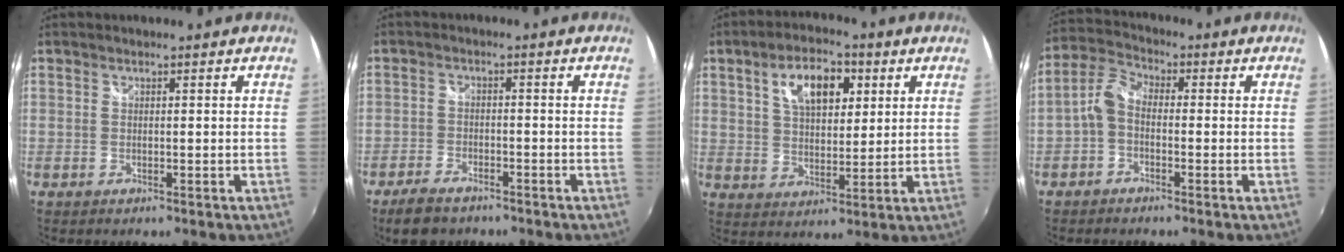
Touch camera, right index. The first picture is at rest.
{"total": 6.7, "force": [-5.2, 3.1, 2.8], "torque": [-0.083, -0.002, -0.090]}
{"total": 10.7, "force": [4.4, 5.6, 8.0], "torque": [-0.137, 0.025, 0.076]}
{"total": 4.8, "force": [-1.6, 3.0, 3.4], "torque": [-0.080, 0.017, -0.035]}